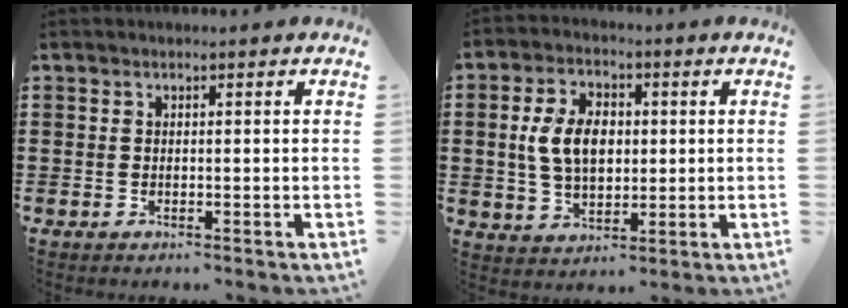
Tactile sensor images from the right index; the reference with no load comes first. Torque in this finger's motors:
{"motor_torque": [1.23, 0.50, 0.48, 0.20]}